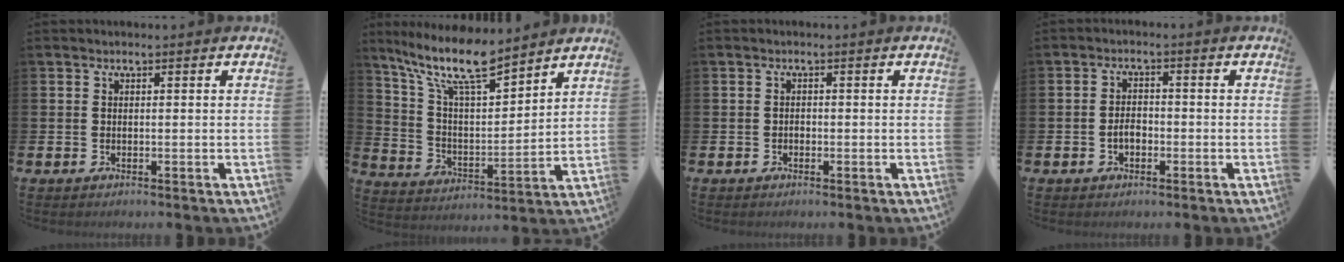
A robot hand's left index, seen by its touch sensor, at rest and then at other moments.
{"total": 11.6, "force": [9.8, 2.0, 5.9], "torque": [-0.147, -0.050, 0.169]}
{"total": 0.7, "force": [-0.4, 0.5, 0.3], "torque": [-0.012, 0.006, -0.008]}
{"total": 2.5, "force": [-0.8, 1.6, 1.7], "torque": [-0.023, 0.001, -0.019]}